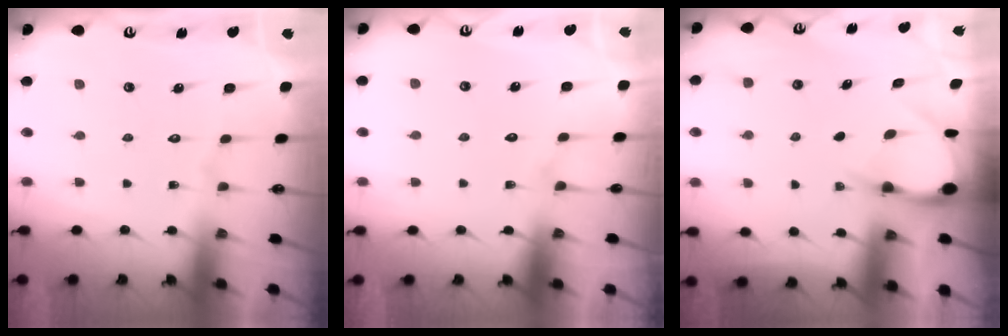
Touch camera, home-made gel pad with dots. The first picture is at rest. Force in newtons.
{"total": 2.9, "press": 2.9, "slide": 0.2}
{"total": 3.6, "press": 3.6, "slide": 0.2}